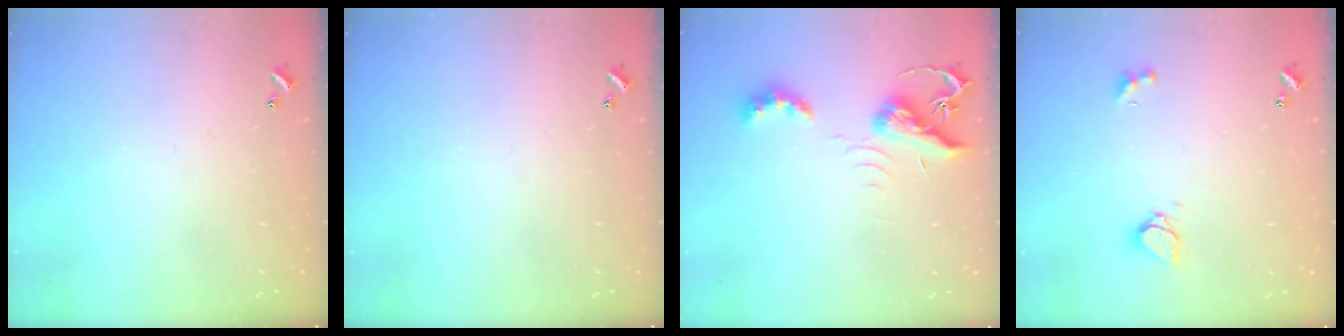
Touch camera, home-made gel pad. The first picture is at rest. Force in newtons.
{"total": 0.0}
{"total": 6.8, "press": 6.8, "slide": 0.3}
{"total": 2.8, "press": 2.7, "slide": 0.6}